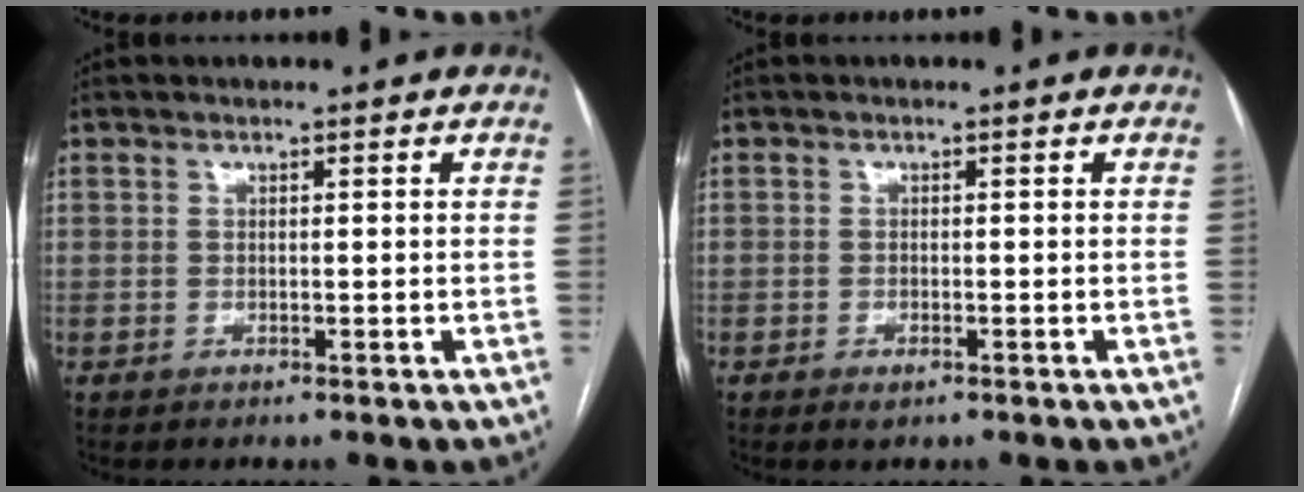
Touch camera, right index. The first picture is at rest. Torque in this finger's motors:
{"motor_torque": [0.19, -0.25, 0.11, 0.01]}